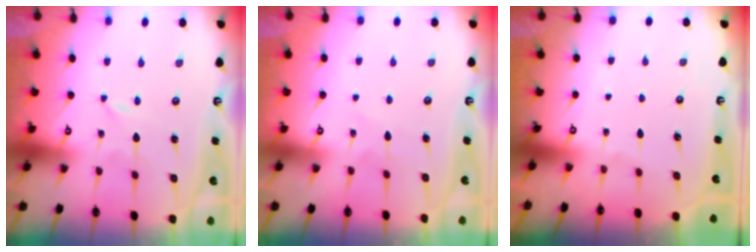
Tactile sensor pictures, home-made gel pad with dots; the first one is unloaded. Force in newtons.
{"total": 4.5, "press": 4.4, "slide": 0.4}
{"total": 0.0}